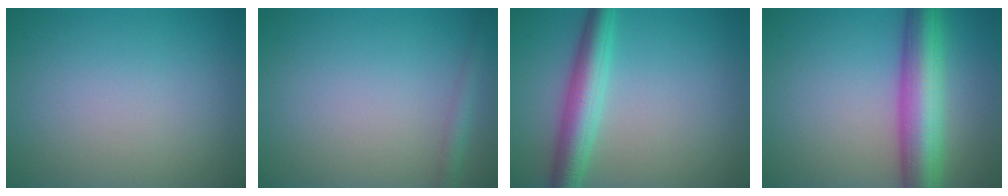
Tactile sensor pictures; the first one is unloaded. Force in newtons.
{"total": 1.5, "press": 1.5, "slide": 0.1}
{"total": 4.6, "press": 4.6, "slide": 0.0}
{"total": 8.4, "press": 8.4, "slide": 0.3}